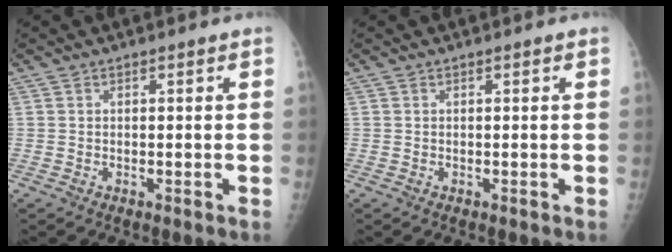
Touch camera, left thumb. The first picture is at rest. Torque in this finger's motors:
{"motor_torque": [0.00, 0.00, -0.01, -0.01, 0.00]}